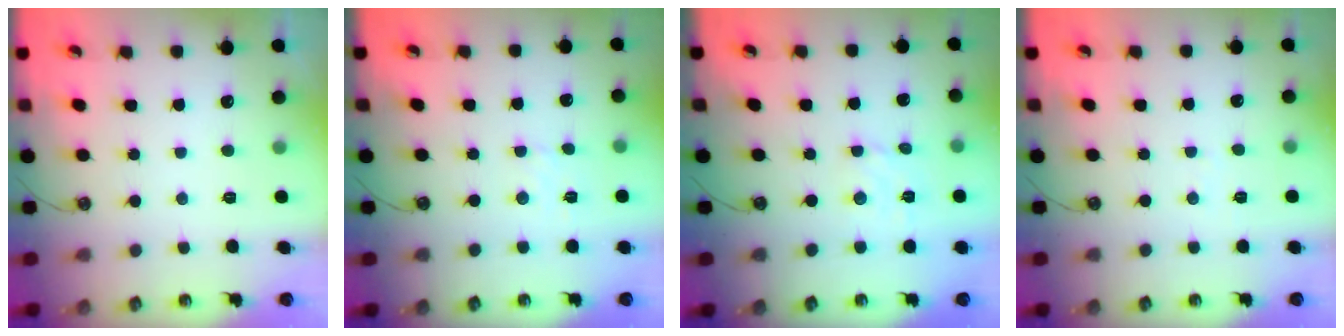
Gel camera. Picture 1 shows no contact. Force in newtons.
{"total": 3.0, "press": 3.0, "slide": 0.4}
{"total": 2.8, "press": 2.8, "slide": 0.4}
{"total": 2.8, "press": 2.8, "slide": 0.4}